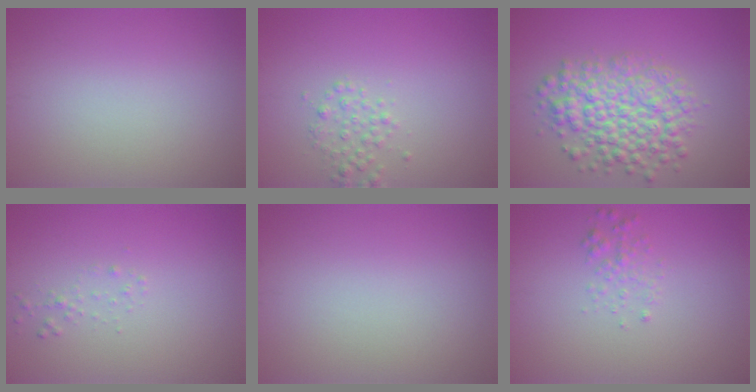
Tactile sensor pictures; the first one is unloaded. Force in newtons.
{"total": 1.7, "press": 1.7, "slide": 0.0}
{"total": 6.8, "press": 6.8, "slide": 0.3}
{"total": 0.7, "press": 0.7, "slide": 0.0}
{"total": 0.0}
{"total": 1.4, "press": 1.4, "slide": 0.0}